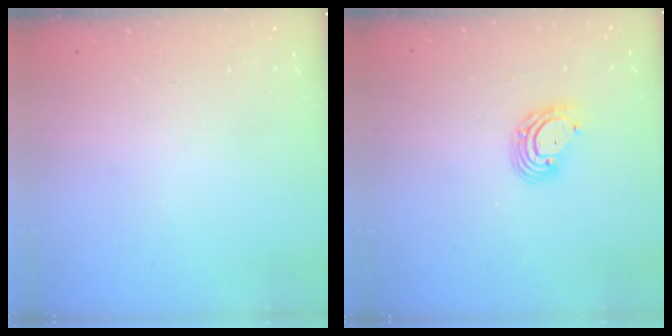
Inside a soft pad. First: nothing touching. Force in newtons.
{"total": 7.5, "press": 7.3, "slide": 1.3}